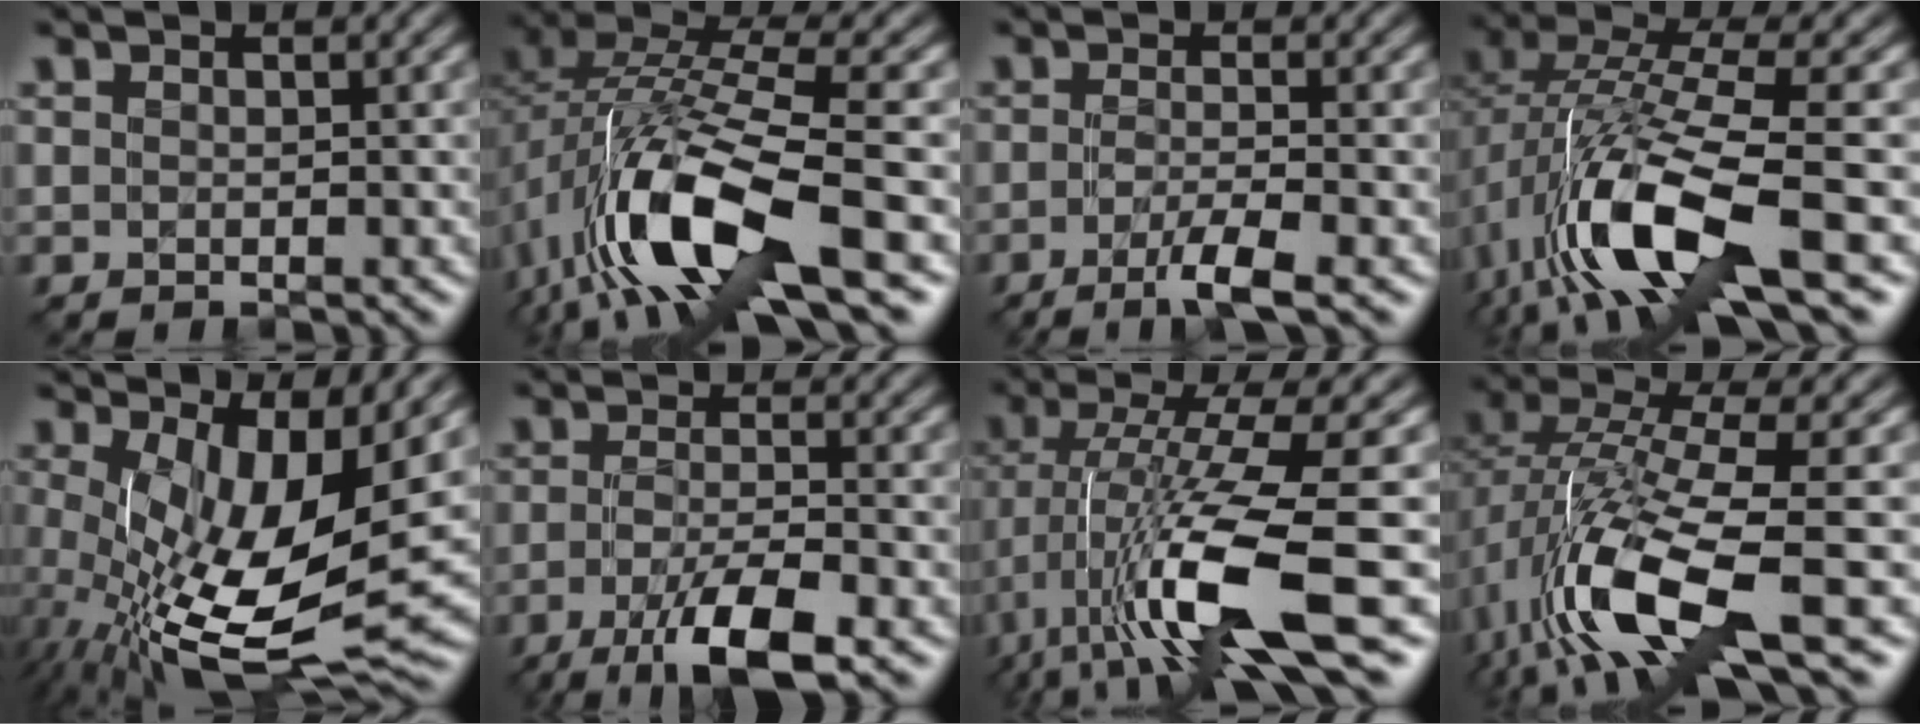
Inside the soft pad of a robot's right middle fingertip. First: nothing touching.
{"total": 12.4, "force": [-4.7, 4.5, 10.5], "torque": [-0.205, 0.007, -0.087]}
{"total": 3.4, "force": [-2.0, 0.4, 2.7], "torque": [-0.038, -0.002, -0.040]}
{"total": 11.4, "force": [-3.7, 3.9, 10.0], "torque": [-0.197, 0.002, -0.069]}
{"total": 12.9, "force": [0.0, 4.9, 11.9], "torque": [-0.214, -0.030, 0.018]}
{"total": 6.1, "force": [-3.4, 1.1, 4.9], "torque": [-0.078, -0.004, -0.058]}
{"total": 11.7, "force": [-4.7, 2.2, 10.5], "torque": [-0.182, -0.003, -0.078]}
{"total": 11.3, "force": [-3.9, 3.4, 10.0], "torque": [-0.200, -0.002, -0.071]}